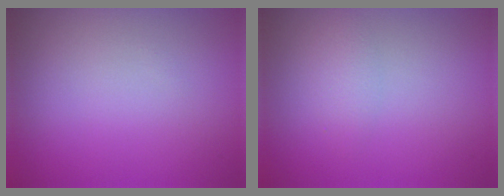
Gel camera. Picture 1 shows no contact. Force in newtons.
{"total": 1.4, "press": 1.4, "slide": 0.1}